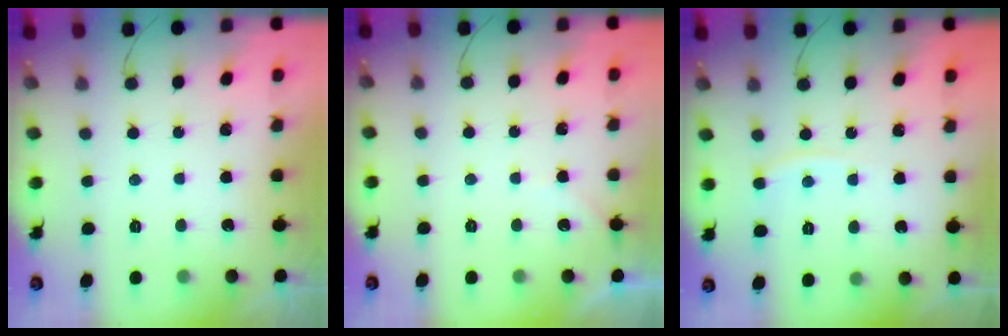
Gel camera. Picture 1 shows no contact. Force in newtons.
{"total": 2.5, "press": 2.4, "slide": 0.3}
{"total": 3.9, "press": 3.8, "slide": 0.5}